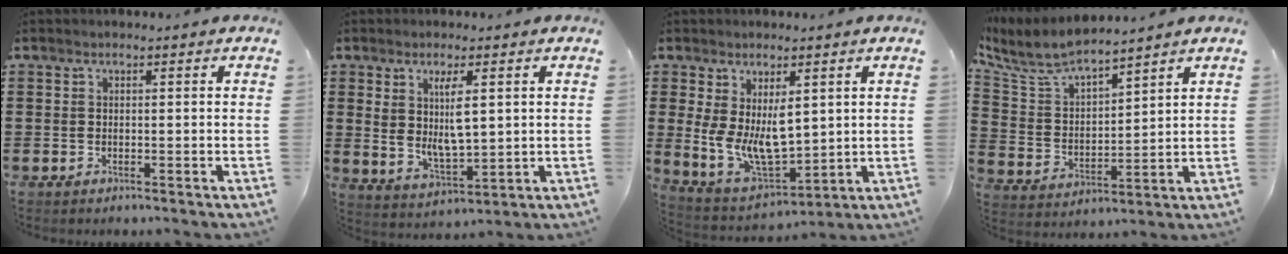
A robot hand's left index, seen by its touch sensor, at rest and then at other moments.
{"total": 6.4, "force": [2.2, 2.4, 5.6], "torque": [-0.103, -0.001, 0.038]}
{"total": 8.5, "force": [2.0, 4.8, 6.8], "torque": [-0.143, -0.012, 0.040]}
{"total": 7.3, "force": [6.8, 1.2, 2.6], "torque": [-0.084, -0.036, 0.117]}